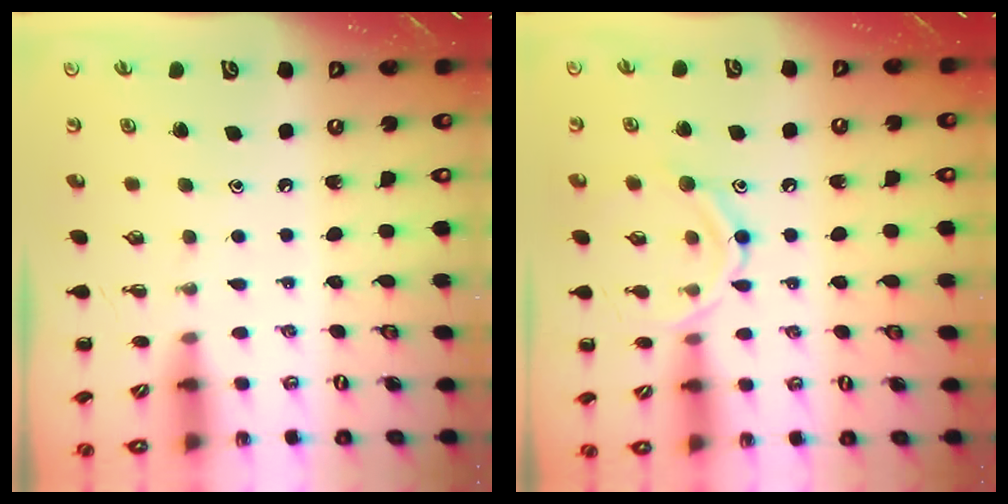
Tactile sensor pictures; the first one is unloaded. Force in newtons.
{"total": 11.9, "press": 11.9, "slide": 0.8}